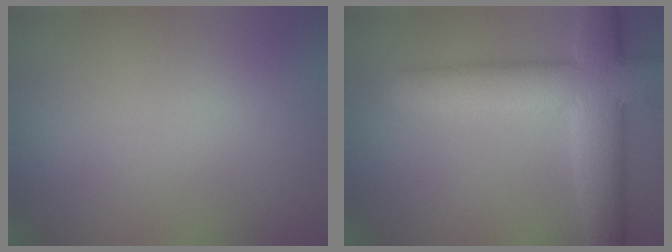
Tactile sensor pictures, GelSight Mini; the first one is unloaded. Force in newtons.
{"total": 9.5, "press": 9.5, "slide": 0.7}